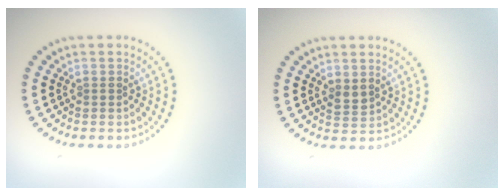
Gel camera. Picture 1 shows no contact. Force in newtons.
{"total": 1.2, "press": 1.2, "slide": 0.4}